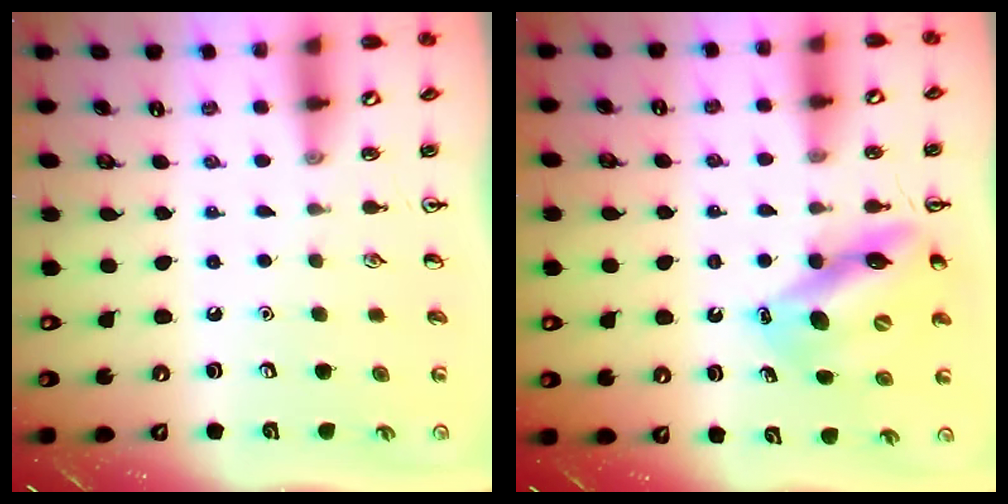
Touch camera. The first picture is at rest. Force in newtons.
{"total": 12.4, "press": 11.7, "slide": 4.1}